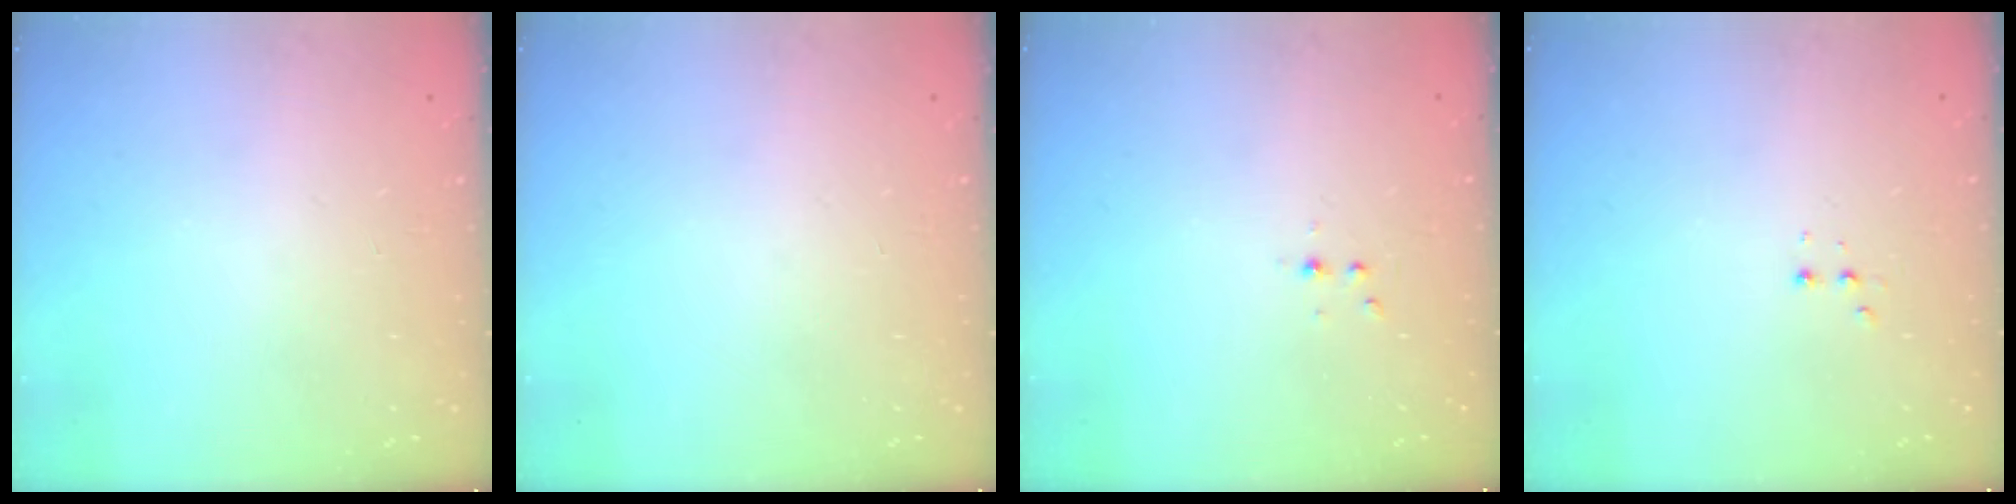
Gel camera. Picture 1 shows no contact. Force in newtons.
{"total": 0.0}
{"total": 3.0, "press": 2.6, "slide": 1.5}
{"total": 2.4, "press": 2.2, "slide": 0.9}